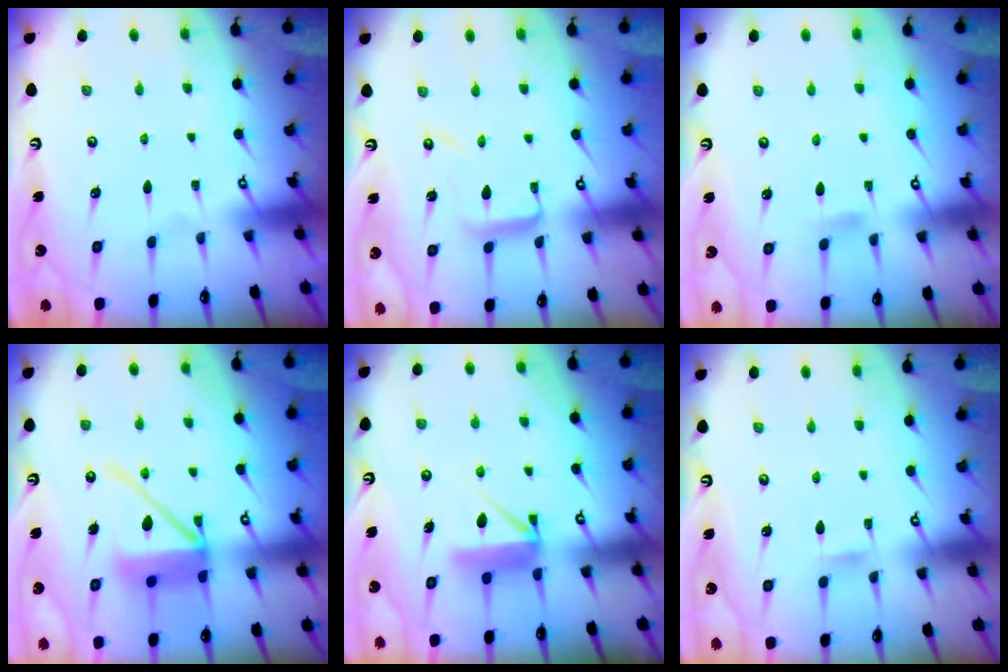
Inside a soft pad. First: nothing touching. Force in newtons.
{"total": 9.2, "press": 9.2, "slide": 0.6}
{"total": 3.9, "press": 3.9, "slide": 0.5}
{"total": 13.0, "press": 12.9, "slide": 2.0}
{"total": 7.8, "press": 7.7, "slide": 0.5}
{"total": 1.1, "press": 1.1, "slide": 0.1}